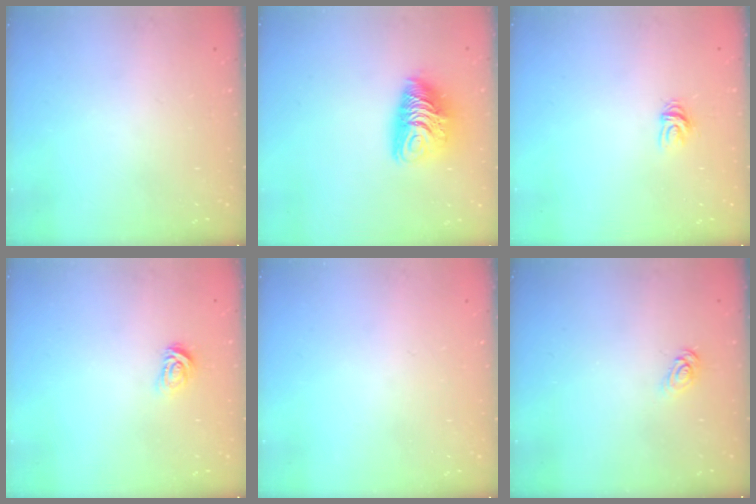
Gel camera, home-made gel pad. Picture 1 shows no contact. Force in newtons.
{"total": 10.4, "press": 10.4, "slide": 0.9}
{"total": 4.7, "press": 4.7, "slide": 0.4}
{"total": 3.3, "press": 3.3, "slide": 0.1}
{"total": 0.0}
{"total": 3.4, "press": 3.4, "slide": 0.3}